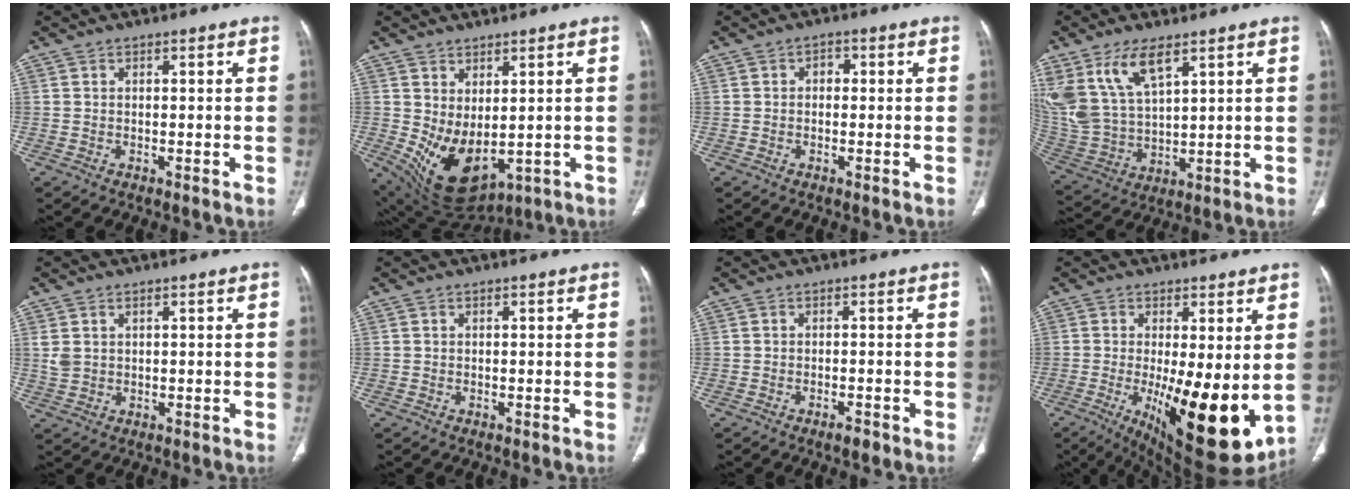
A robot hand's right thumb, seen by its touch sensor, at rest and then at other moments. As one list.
[{"total": 11.0, "force": [-0.1, 6.3, 9.1], "torque": [-0.150, -0.018, 0.034]}, {"total": 1.8, "force": [0.2, 1.4, 1.1], "torque": [-0.004, 0.007, -0.001]}, {"total": 14.6, "force": [8.1, 6.9, 10.0], "torque": [-0.199, -0.023, 0.178]}, {"total": 2.9, "force": [1.1, 2.0, 1.7], "torque": [-0.038, 0.005, 0.031]}, {"total": 0.0}, {"total": 1.8, "force": [-1.2, 0.5, 1.1], "torque": [-0.020, 0.002, -0.020]}, {"total": 17.9, "force": [-2.5, 6.1, 16.6], "torque": [-0.227, -0.037, -0.014]}]